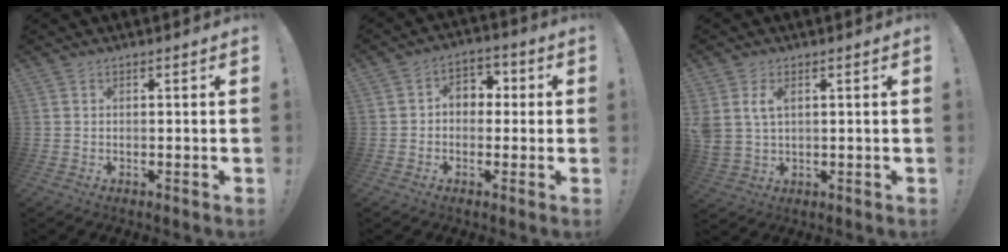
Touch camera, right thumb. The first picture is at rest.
{"total": 6.8, "force": [0.4, 5.4, 4.1], "torque": [-0.064, 0.015, 0.011]}
{"total": 5.6, "force": [2.3, 3.4, 3.7], "torque": [-0.081, -0.003, 0.046]}